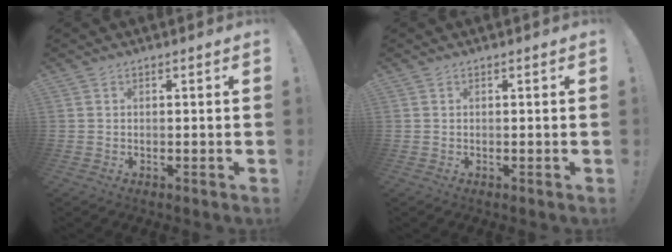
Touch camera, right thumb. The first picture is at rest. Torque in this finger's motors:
{"motor_torque": [-0.05, 0.05, 0.07, -0.05, 0.03]}